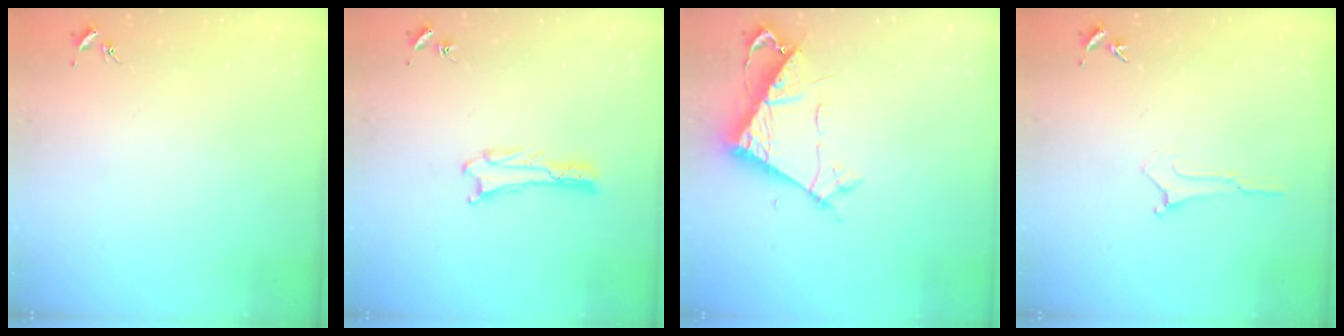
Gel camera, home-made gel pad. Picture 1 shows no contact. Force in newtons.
{"total": 0.6, "press": 0.6, "slide": 0.1}
{"total": 7.1, "press": 7.1, "slide": 0.4}
{"total": 0.0}